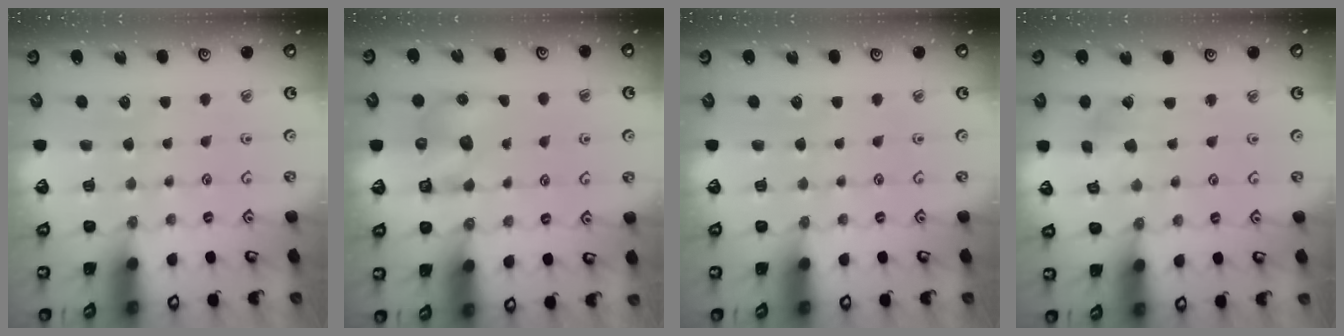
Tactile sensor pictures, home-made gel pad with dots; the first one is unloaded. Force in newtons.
{"total": 6.6, "press": 6.6, "slide": 0.8}
{"total": 0.0}
{"total": 2.3, "press": 2.3, "slide": 0.1}